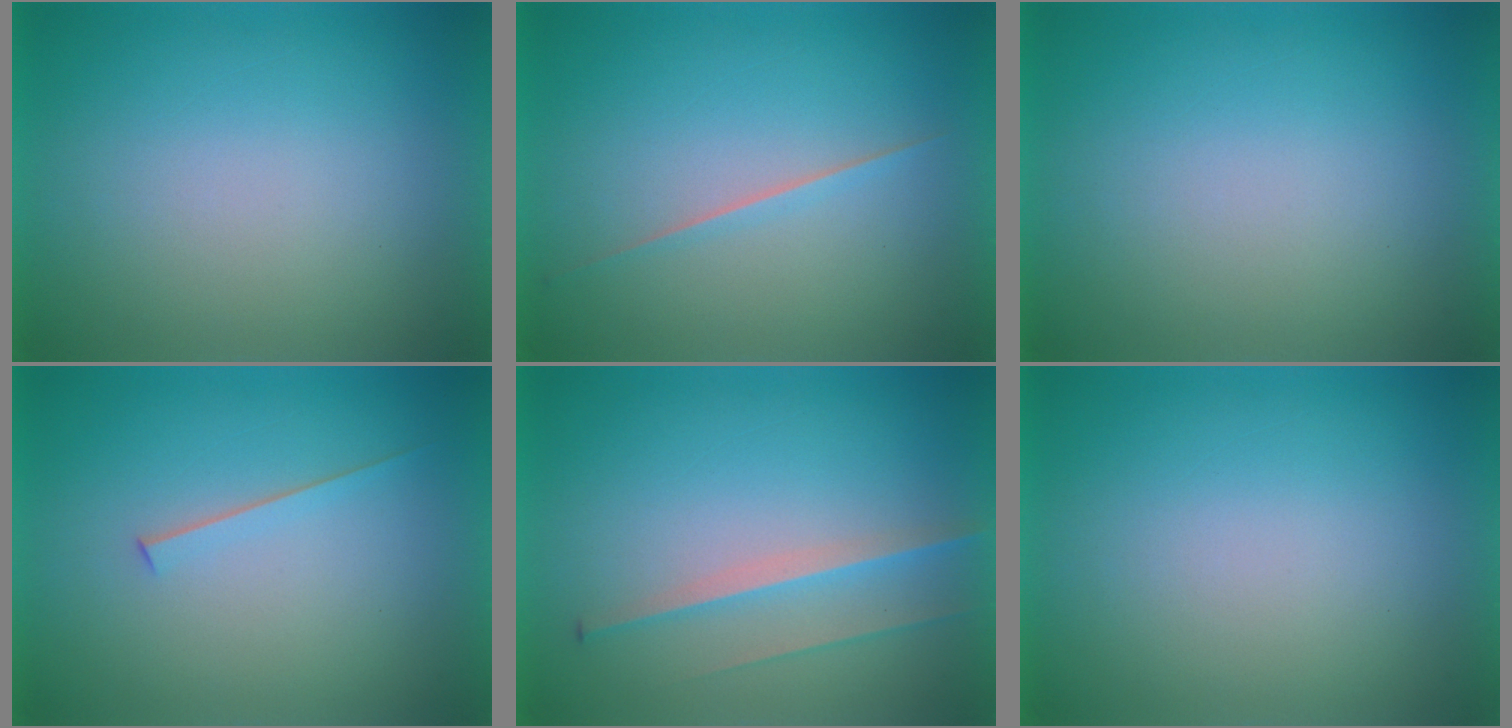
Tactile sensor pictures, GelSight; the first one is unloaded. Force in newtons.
{"total": 1.8}
{"total": 1.0}
{"total": 1.5}
{"total": 2.8}
{"total": 1.4}